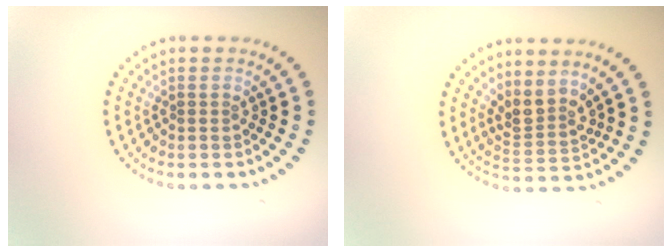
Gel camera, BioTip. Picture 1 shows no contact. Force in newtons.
{"total": 2.8, "press": 2.0, "slide": 2.0}